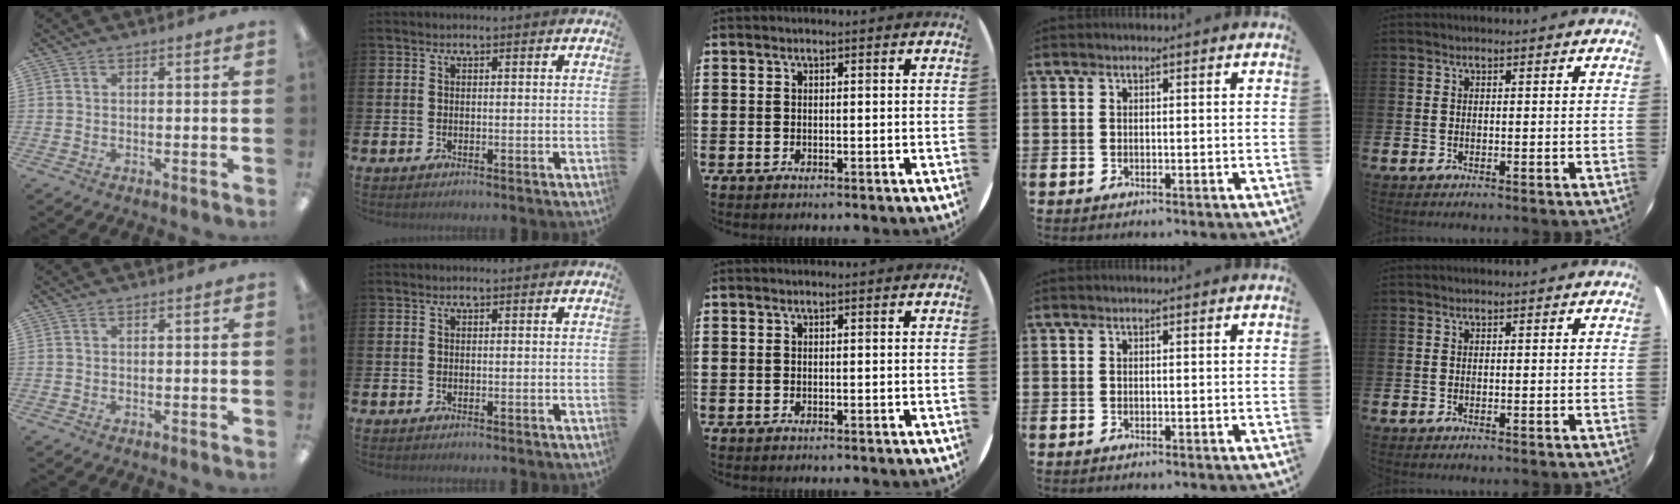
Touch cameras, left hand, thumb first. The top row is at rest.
{}